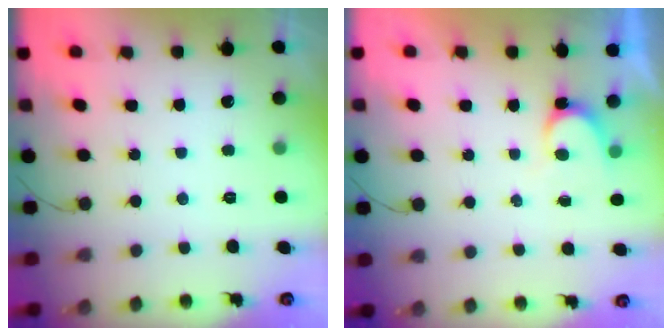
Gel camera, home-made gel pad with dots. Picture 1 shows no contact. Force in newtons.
{"total": 4.9, "press": 4.9, "slide": 0.3}